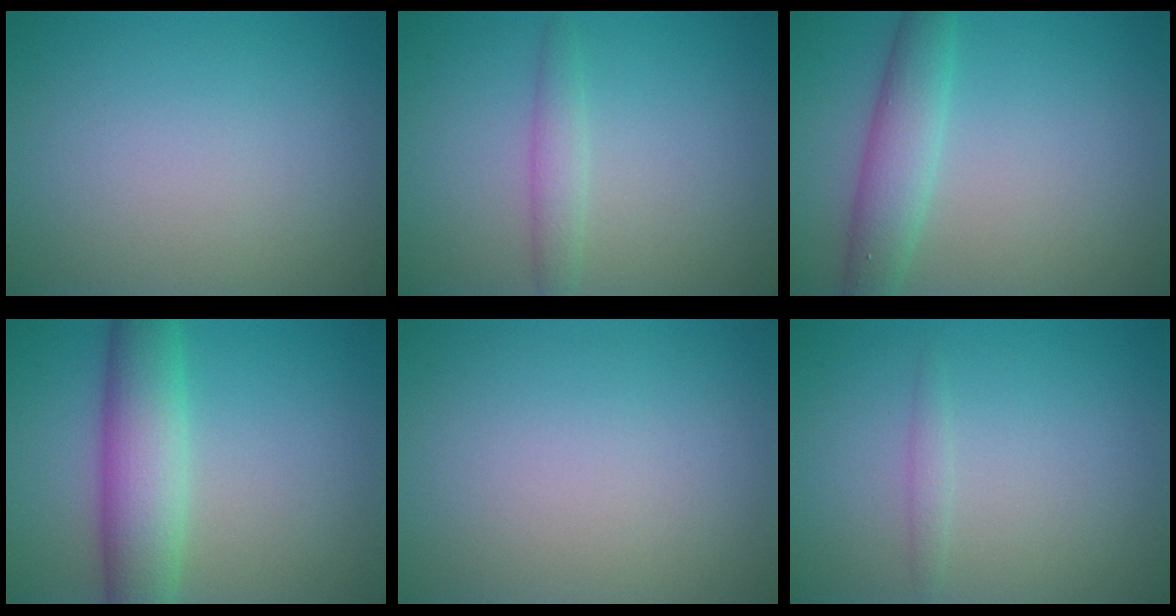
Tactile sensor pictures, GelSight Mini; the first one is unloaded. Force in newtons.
{"total": 1.8, "press": 1.8, "slide": 0.1}
{"total": 3.9, "press": 3.9, "slide": 0.1}
{"total": 6.6, "press": 6.6, "slide": 0.2}
{"total": 0.0}
{"total": 0.8, "press": 0.8, "slide": 0.0}